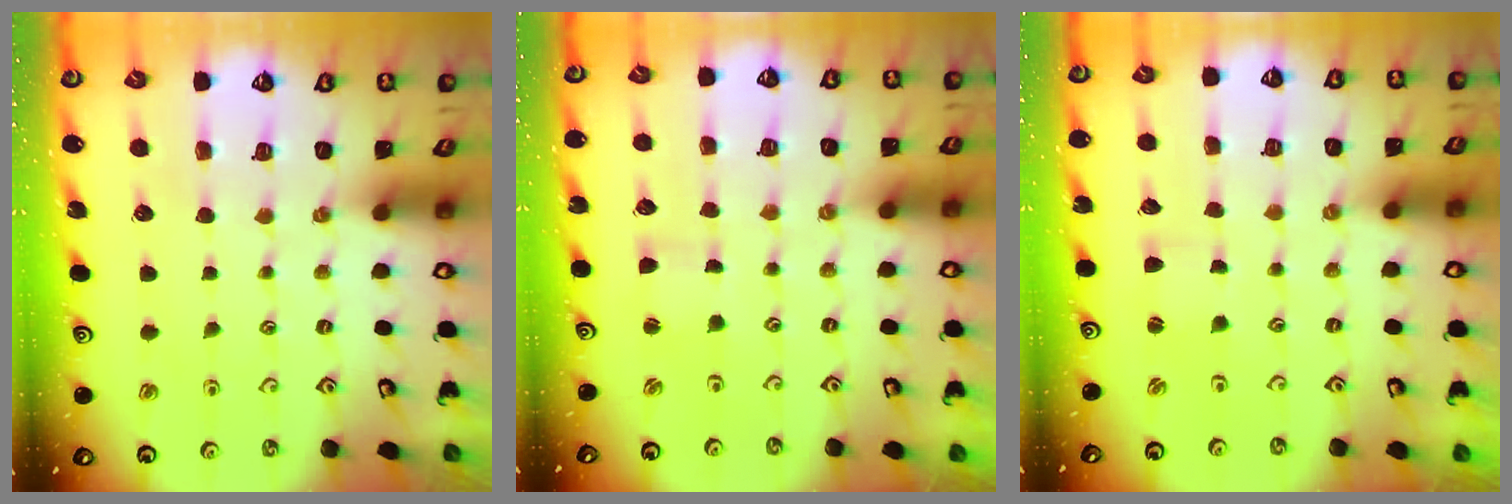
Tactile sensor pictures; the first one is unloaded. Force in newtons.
{"total": 1.7, "press": 1.7, "slide": 0.2}
{"total": 2.1, "press": 2.1, "slide": 0.3}